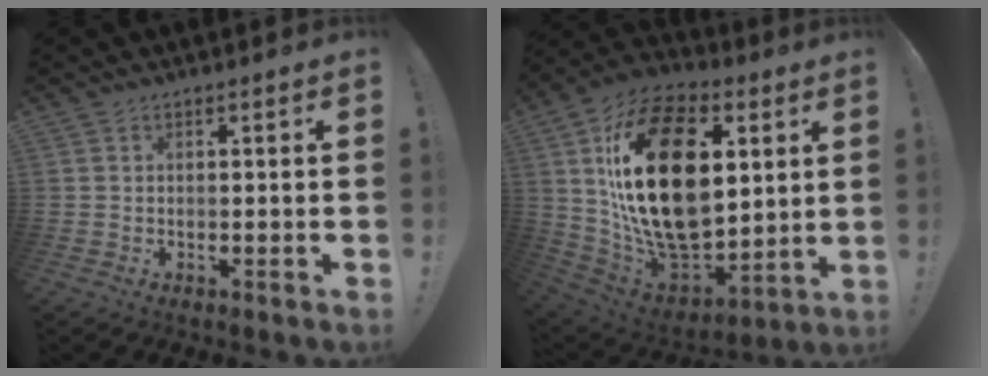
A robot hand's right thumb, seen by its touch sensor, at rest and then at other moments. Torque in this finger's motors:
{"motor_torque": [1.28, 3.73, 2.53, 0.25, 1.05]}